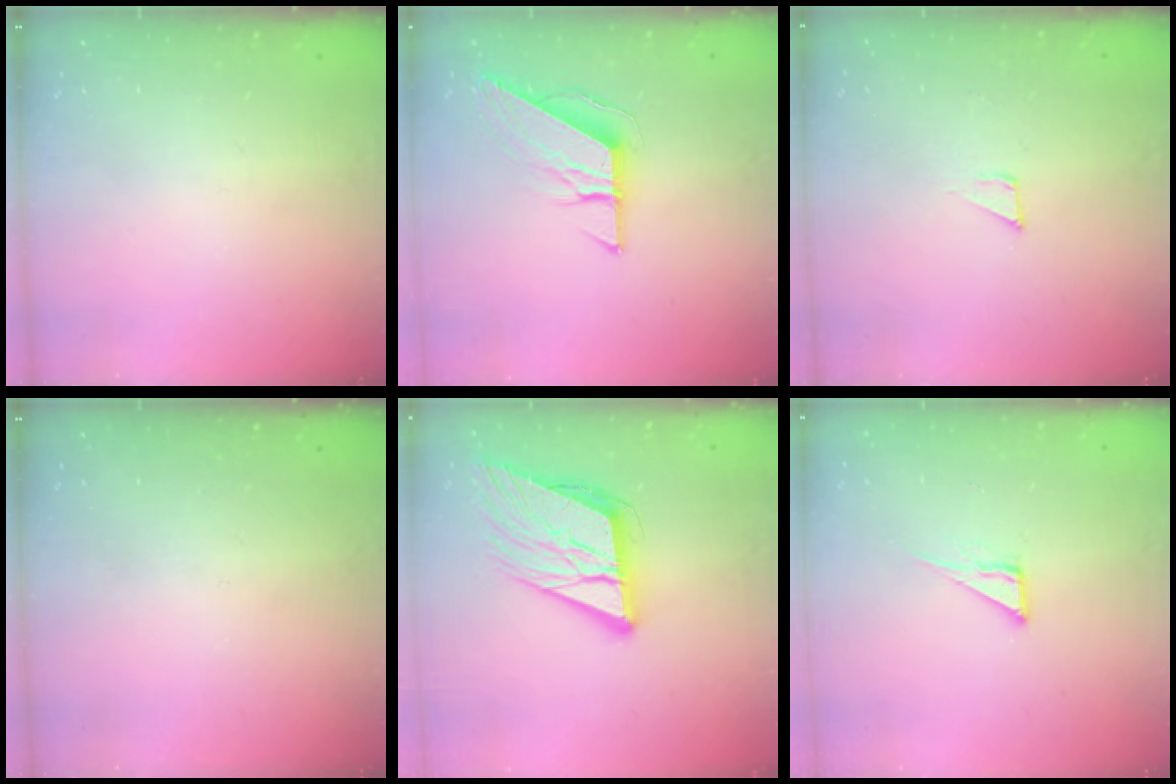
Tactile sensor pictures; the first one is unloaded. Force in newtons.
{"total": 9.2, "press": 9.2, "slide": 0.6}
{"total": 4.2, "press": 4.2, "slide": 0.4}
{"total": 0.0}
{"total": 15.3, "press": 14.7, "slide": 4.1}
{"total": 6.0, "press": 6.0, "slide": 0.4}